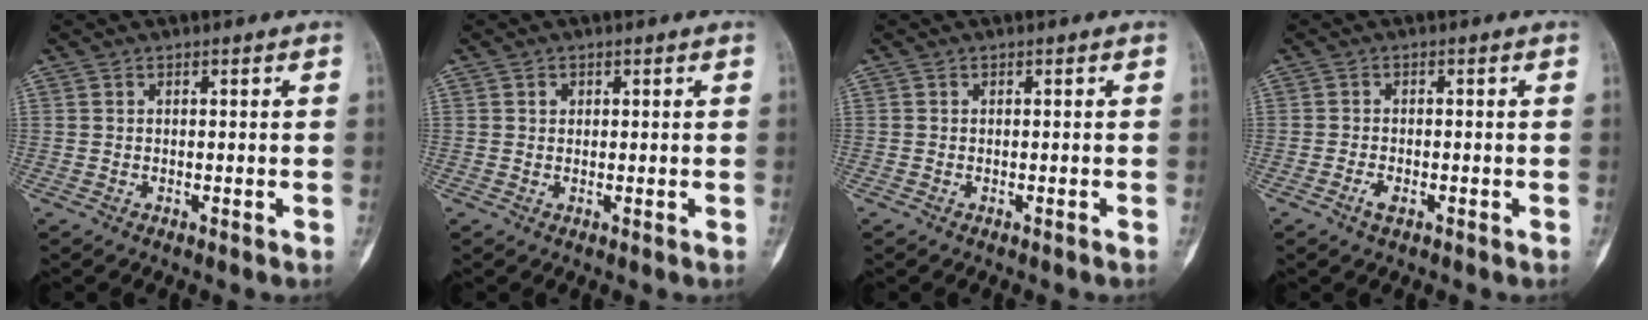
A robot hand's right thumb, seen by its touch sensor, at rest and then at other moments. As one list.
[{"total": 0.9, "force": [0.3, 0.8, 0.3], "torque": [0.002, 0.001, 0.004]}, {"total": 0.0}, {"total": 1.9, "force": [-1.1, 0.9, 1.3], "torque": [-0.030, 0.004, -0.022]}]